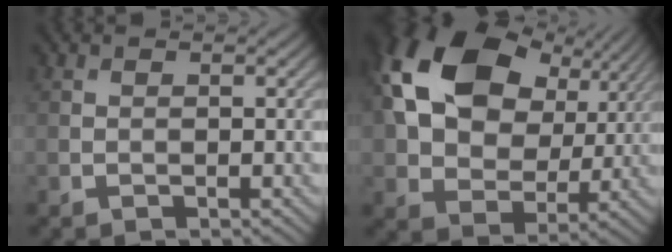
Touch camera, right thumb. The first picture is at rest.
{"total": 19.1, "force": [6.8, 13.0, 12.2], "torque": [-0.265, 0.030, 0.122]}